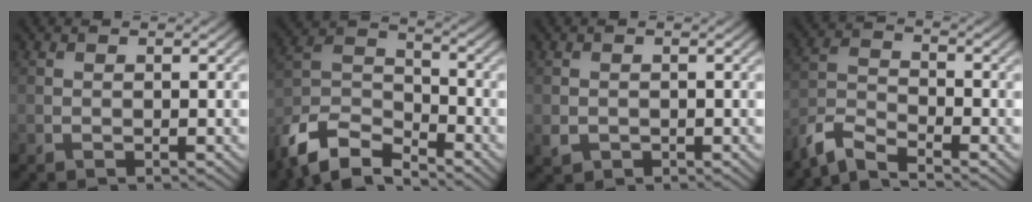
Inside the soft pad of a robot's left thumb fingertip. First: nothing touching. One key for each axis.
{"total": 11.0, "fx": -8.8, "fy": 4.1, "fz": 5.2, "tx": -0.108, "ty": -0.006, "tz": -0.184}
{"total": 1.4, "fx": -0.4, "fy": 1.2, "fz": 0.5, "tx": -0.011, "ty": -0.009, "tz": -0.008}
{"total": 5.4, "fx": -4.7, "fy": 1.1, "fz": 2.4, "tx": -0.058, "ty": -0.007, "tz": -0.110}